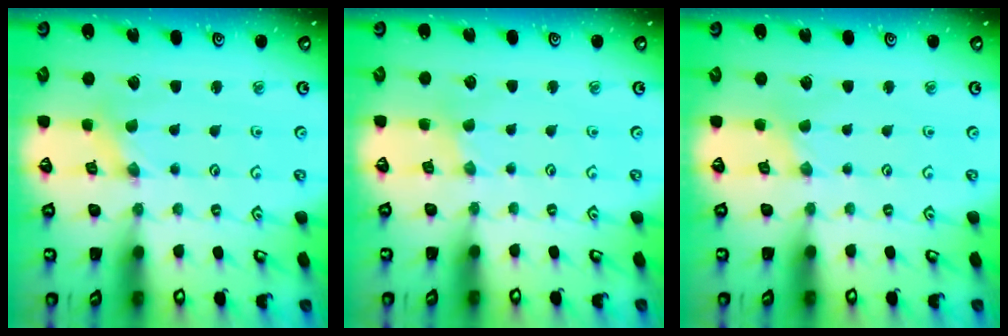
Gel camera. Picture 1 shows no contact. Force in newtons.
{"total": 1.2, "press": 1.2, "slide": 0.2}
{"total": 0.0}